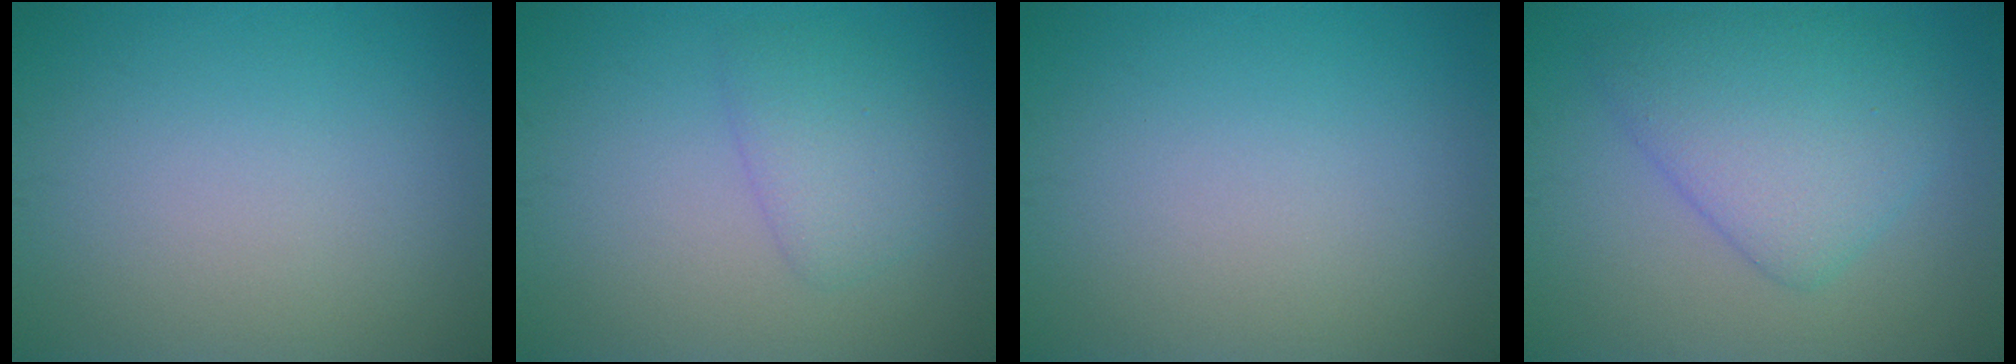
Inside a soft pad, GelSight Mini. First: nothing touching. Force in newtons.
{"total": 2.6, "press": 2.6, "slide": 0.1}
{"total": 0.0}
{"total": 5.6, "press": 5.6, "slide": 0.0}